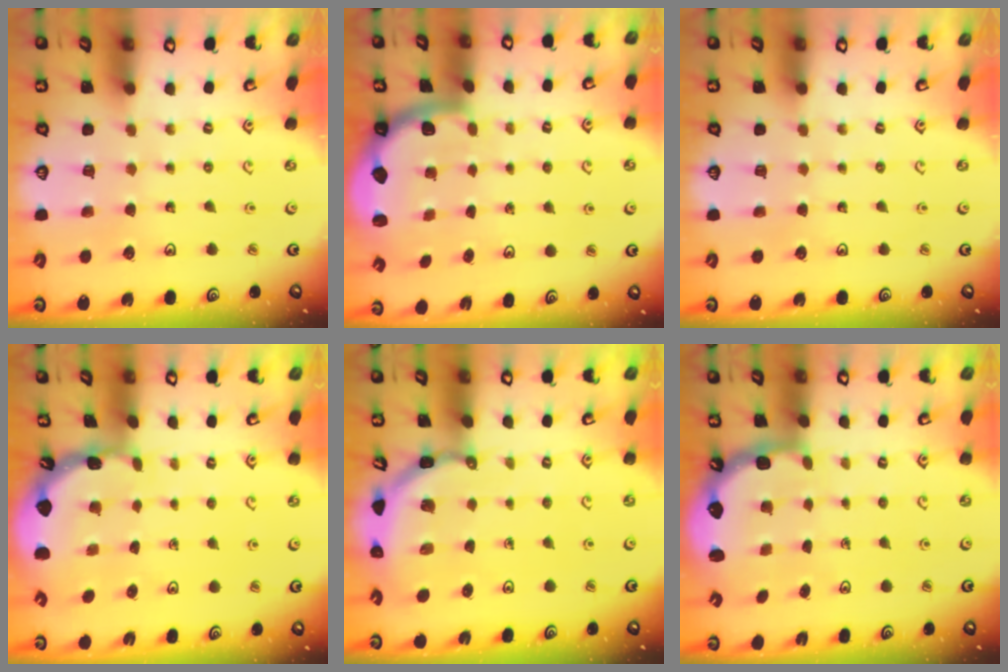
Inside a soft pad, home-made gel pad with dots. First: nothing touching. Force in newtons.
{"total": 1.9, "press": 1.8, "slide": 0.5}
{"total": 0.0}
{"total": 1.8, "press": 1.8, "slide": 0.2}
{"total": 3.5, "press": 3.5, "slide": 0.2}
{"total": 2.8, "press": 2.0, "slide": 2.0}